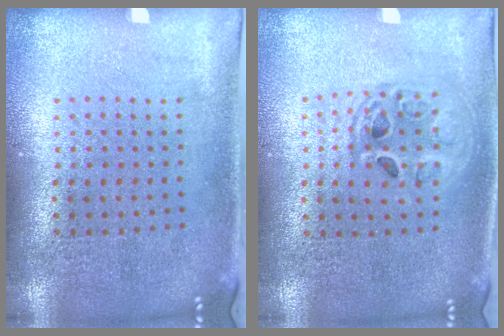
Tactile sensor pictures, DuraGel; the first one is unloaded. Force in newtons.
{"total": 1.5, "press": 1.3, "slide": 0.7}